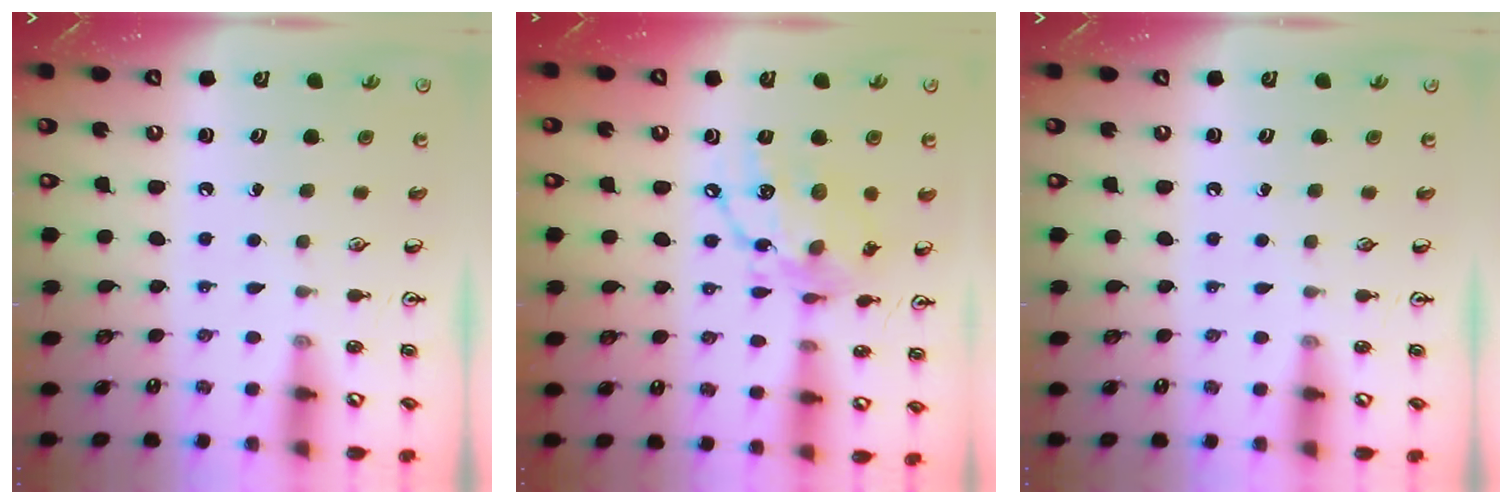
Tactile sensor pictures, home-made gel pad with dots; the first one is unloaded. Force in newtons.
{"total": 14.4, "press": 14.3, "slide": 1.0}
{"total": 0.0}